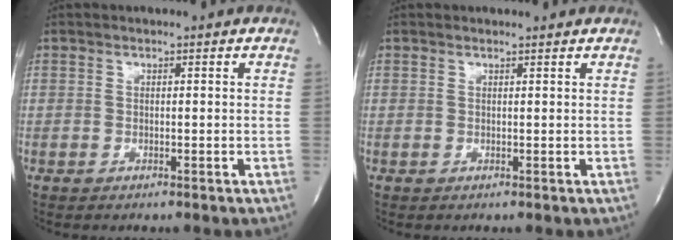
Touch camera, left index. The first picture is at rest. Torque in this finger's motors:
{"motor_torque": [0.10, -0.15, -0.13, -0.01]}